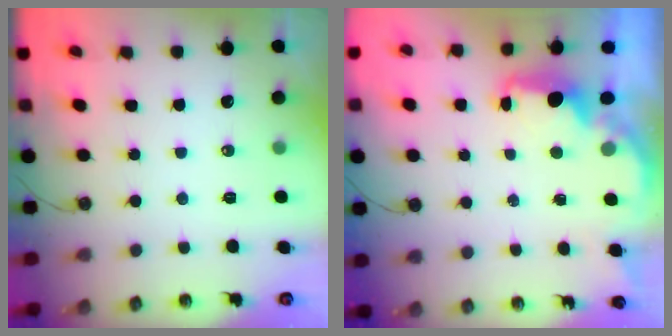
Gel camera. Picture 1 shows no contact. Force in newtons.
{"total": 2.3, "press": 2.2, "slide": 0.7}